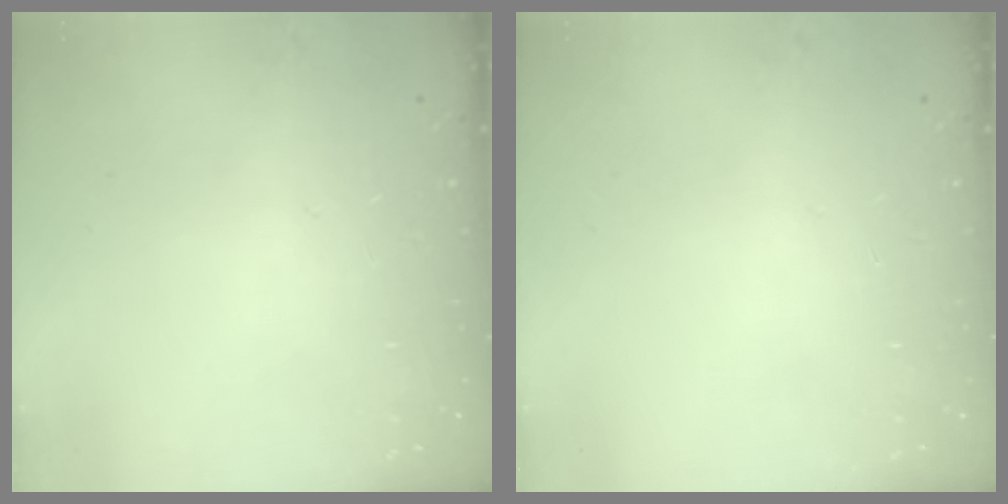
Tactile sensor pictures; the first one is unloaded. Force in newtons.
{"total": 0.0}